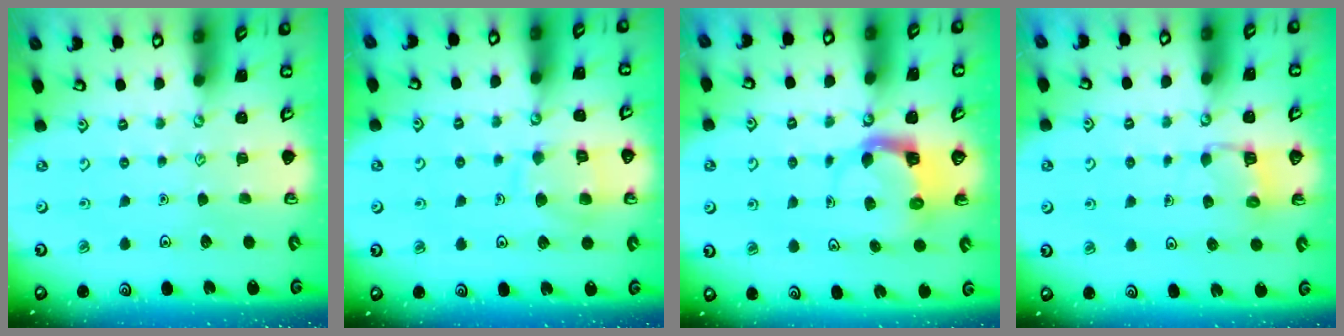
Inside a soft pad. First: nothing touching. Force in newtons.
{"total": 9.7, "press": 9.7, "slide": 0.9}
{"total": 3.8, "press": 3.8, "slide": 0.7}
{"total": 4.3, "press": 4.3, "slide": 0.3}